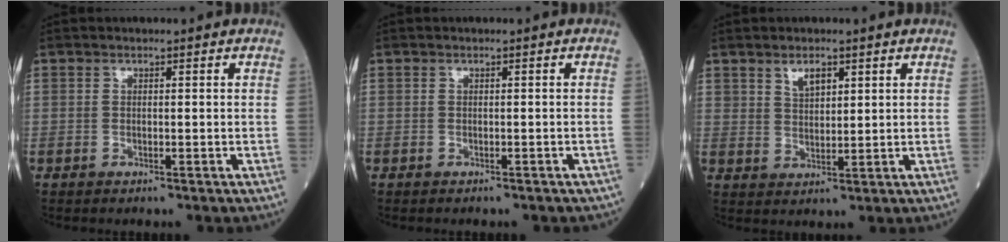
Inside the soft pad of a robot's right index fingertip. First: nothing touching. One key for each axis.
{"total": 3.6, "fx": -3.0, "fy": 1.2, "fz": 1.4, "tx": -0.018, "ty": -0.004, "tz": -0.031}
{"total": 3.4, "fx": 2.0, "fy": 1.6, "fz": 2.2, "tx": -0.040, "ty": 0.001, "tz": 0.042}